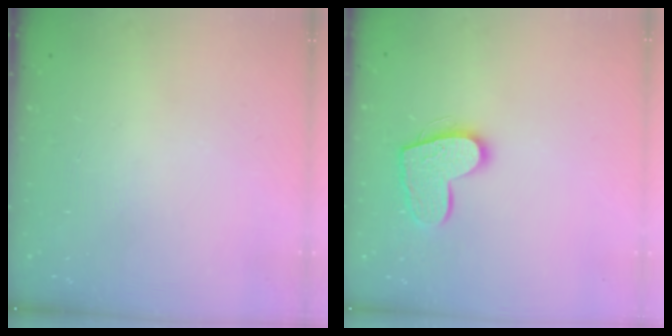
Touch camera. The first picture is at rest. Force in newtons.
{"total": 13.3, "press": 13.3, "slide": 0.9}